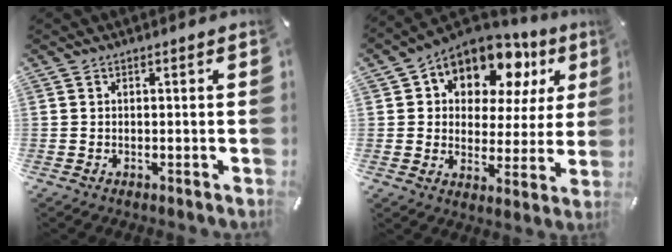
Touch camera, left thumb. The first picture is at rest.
{"total": 12.5, "force": [8.1, 8.1, 5.0], "torque": [-0.088, -0.062, 0.145]}